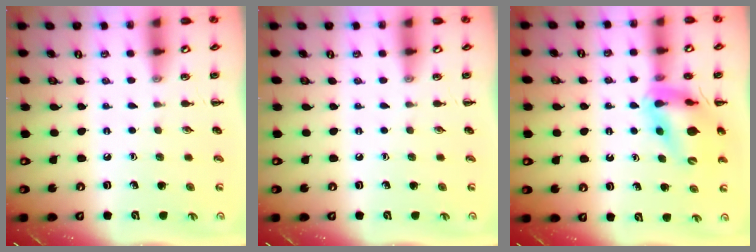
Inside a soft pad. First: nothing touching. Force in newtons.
{"total": 0.0}
{"total": 13.1, "press": 12.6, "slide": 3.8}